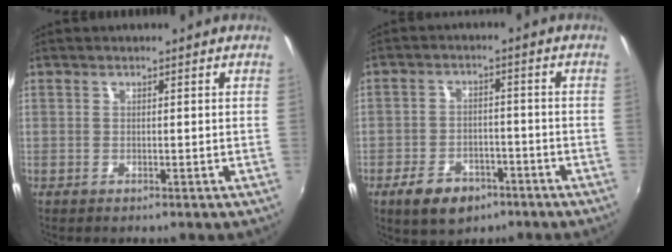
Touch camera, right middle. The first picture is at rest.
{"total": 8.6, "force": [-5.4, 5.1, 4.4], "torque": [-0.110, 0.001, -0.080]}